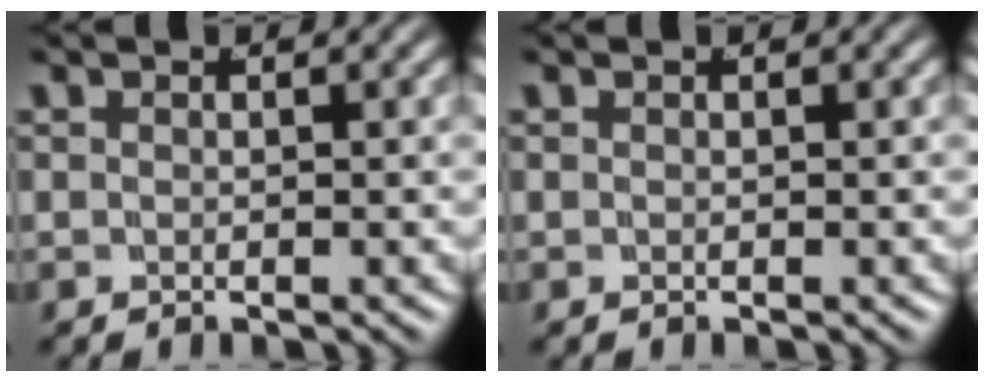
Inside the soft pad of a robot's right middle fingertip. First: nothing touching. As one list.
[{"total": 0.0}]